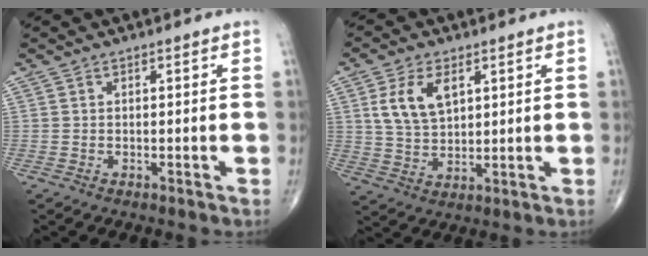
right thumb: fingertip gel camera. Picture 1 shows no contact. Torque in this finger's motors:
{"motor_torque": [0.24, 0.26, 1.04, 0.56, 0.25]}